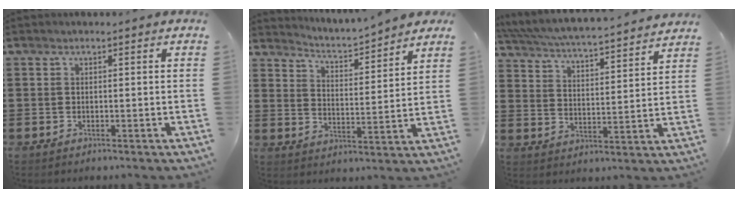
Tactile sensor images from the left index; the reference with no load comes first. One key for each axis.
{"total": 3.2, "fx": 3.2, "fy": -0.2, "fz": 0.4, "tx": -0.030, "ty": -0.034, "tz": 0.045}
{"total": 4.9, "fx": 4.7, "fy": -0.5, "fz": 1.4, "tx": -0.051, "ty": -0.039, "tz": 0.074}